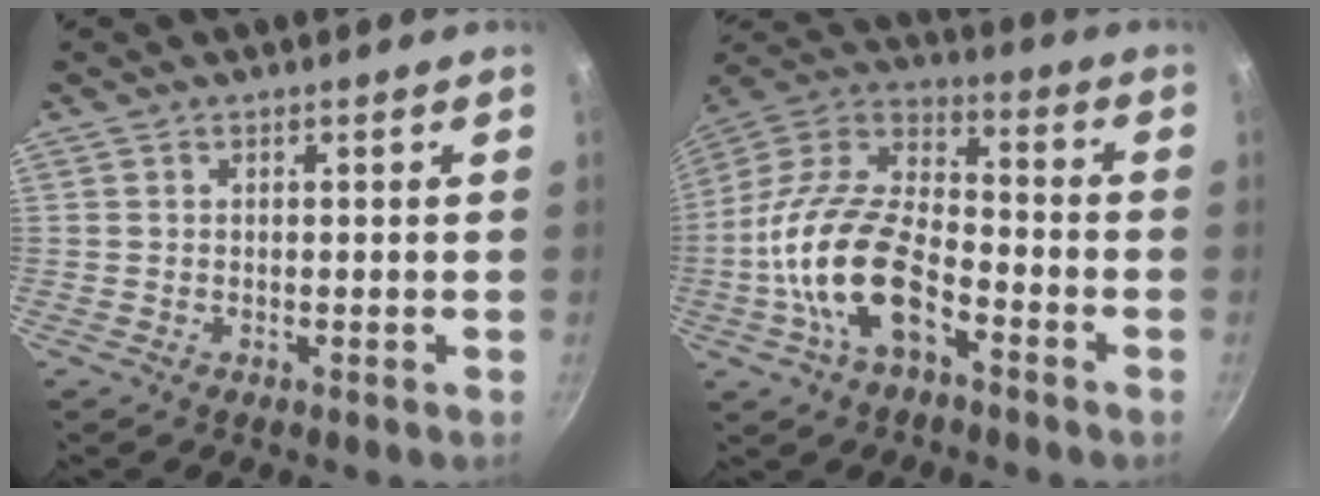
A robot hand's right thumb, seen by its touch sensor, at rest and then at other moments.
{"total": 18.9, "force": [-7.1, 9.7, 14.6], "torque": [-0.262, 0.051, -0.154]}